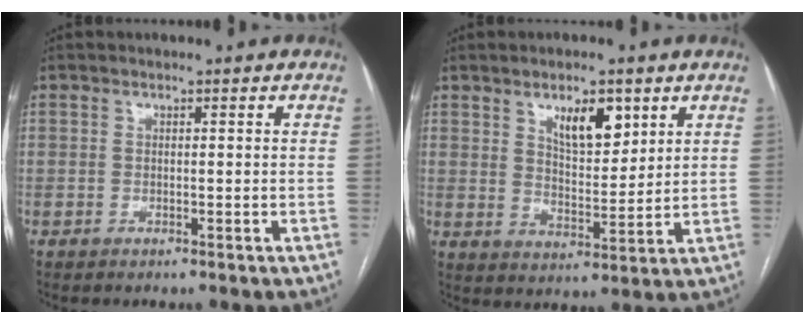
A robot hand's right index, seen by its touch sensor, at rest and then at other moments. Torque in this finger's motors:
{"motor_torque": [0.40, 0.39, 0.31, 0.05]}